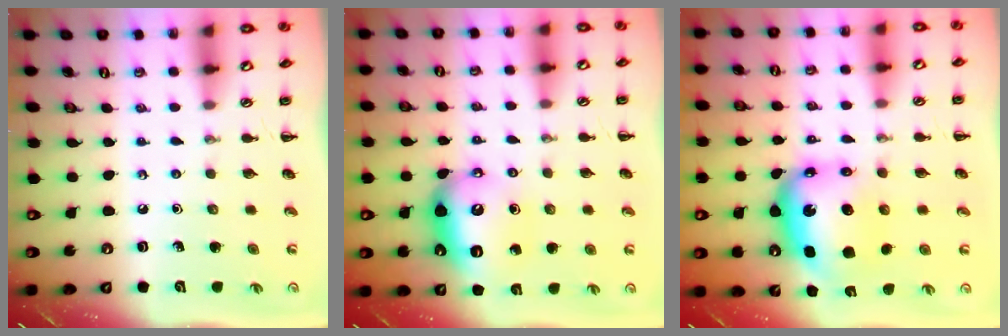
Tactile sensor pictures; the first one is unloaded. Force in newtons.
{"total": 11.6, "press": 11.6, "slide": 1.2}
{"total": 9.2, "press": 8.8, "slide": 2.9}